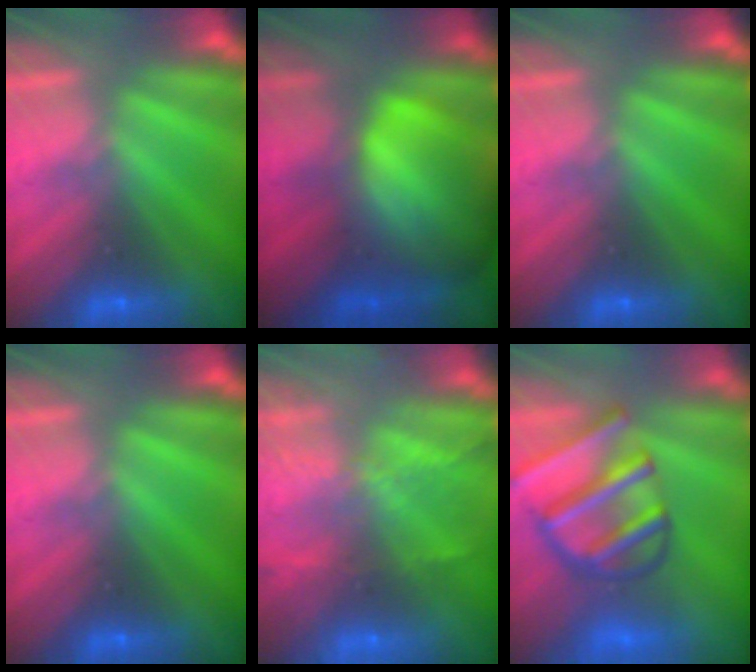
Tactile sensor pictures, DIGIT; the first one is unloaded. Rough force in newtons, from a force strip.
{"total": 8.6}
{"total": 0.0}
{"total": 0.0}
{"total": 5.8}
{"total": 9.4}